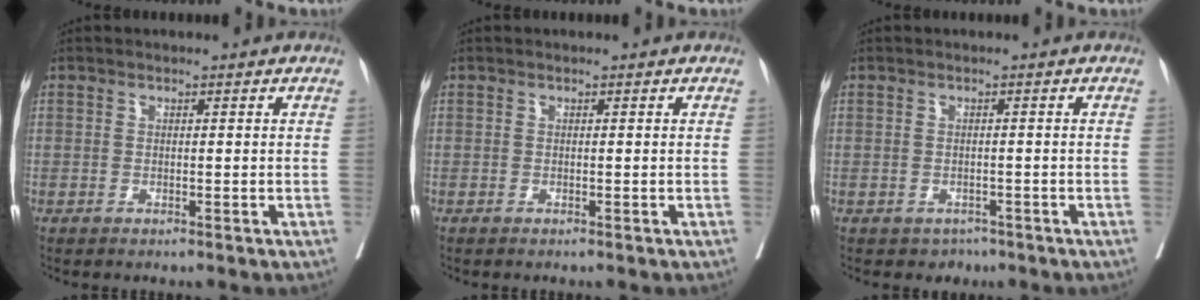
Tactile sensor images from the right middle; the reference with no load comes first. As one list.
[{"total": 0.0}, {"total": 2.2, "force": [-1.5, 1.6, 0.2], "torque": [-0.005, 0.004, -0.021]}]